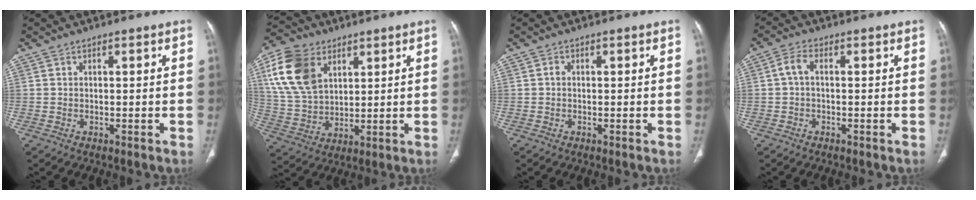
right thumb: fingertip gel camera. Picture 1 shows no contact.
{"total": 15.4, "force": [6.2, 10.3, 9.7], "torque": [-0.179, -0.012, 0.124]}
{"total": 0.6, "force": [-0.1, 0.4, 0.4], "torque": [-0.007, 0.001, -0.007]}
{"total": 3.3, "force": [0.0, 1.7, 2.8], "torque": [-0.061, 0.008, -0.007]}